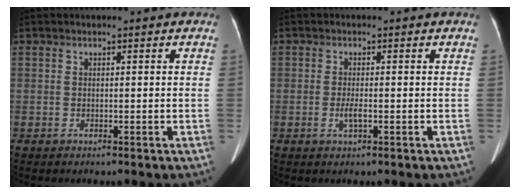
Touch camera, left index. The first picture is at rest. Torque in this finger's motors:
{"motor_torque": [0.37, 0.13, 0.11, 0.01]}